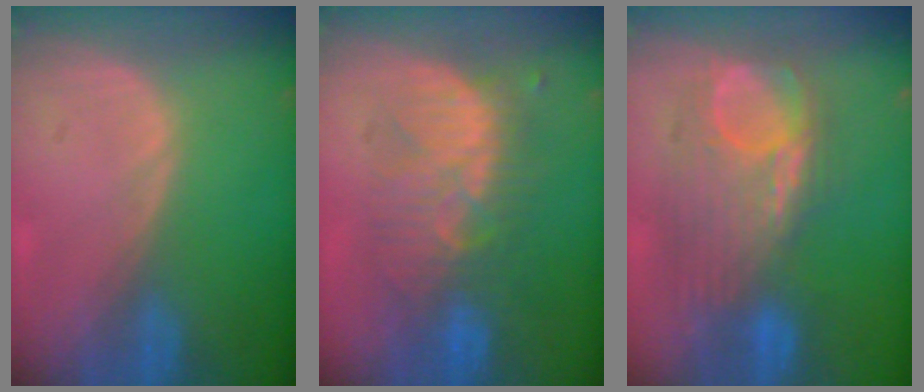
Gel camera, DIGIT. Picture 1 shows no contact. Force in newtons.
{"total": 8.7, "press": 8.7, "slide": 0.8}
{"total": 9.6, "press": 9.4, "slide": 2.1}